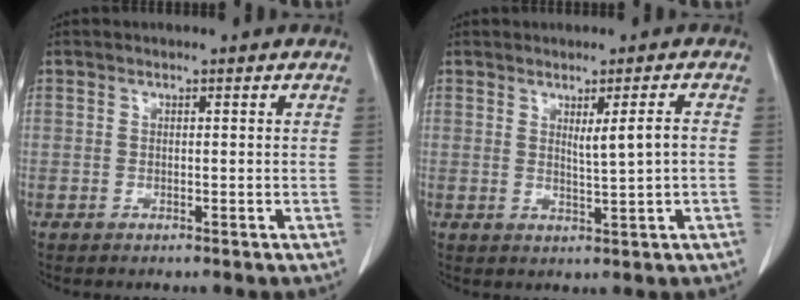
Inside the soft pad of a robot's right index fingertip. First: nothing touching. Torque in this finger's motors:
{"motor_torque": [0.40, -0.08, 0.09, 0.05]}